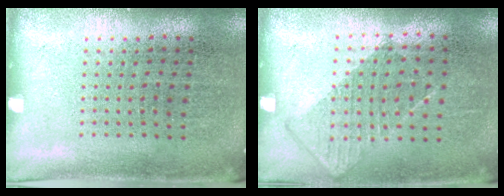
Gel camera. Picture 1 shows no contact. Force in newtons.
{"total": 0.8, "press": 0.7, "slide": 0.4}